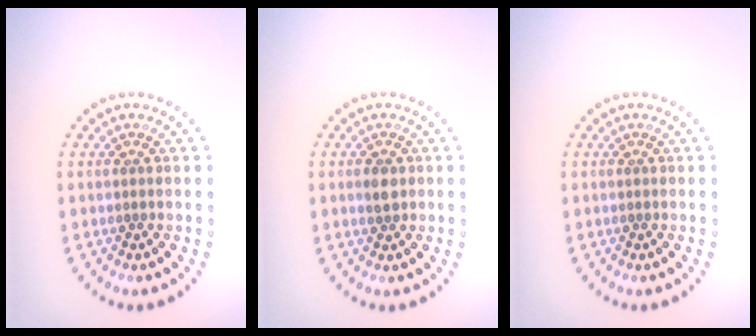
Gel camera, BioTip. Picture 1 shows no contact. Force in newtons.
{"total": 1.4, "press": 1.4, "slide": 0.1}
{"total": 0.0}